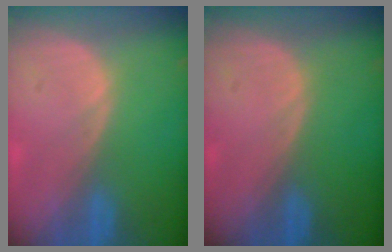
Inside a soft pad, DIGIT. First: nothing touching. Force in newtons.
{"total": 0.0}